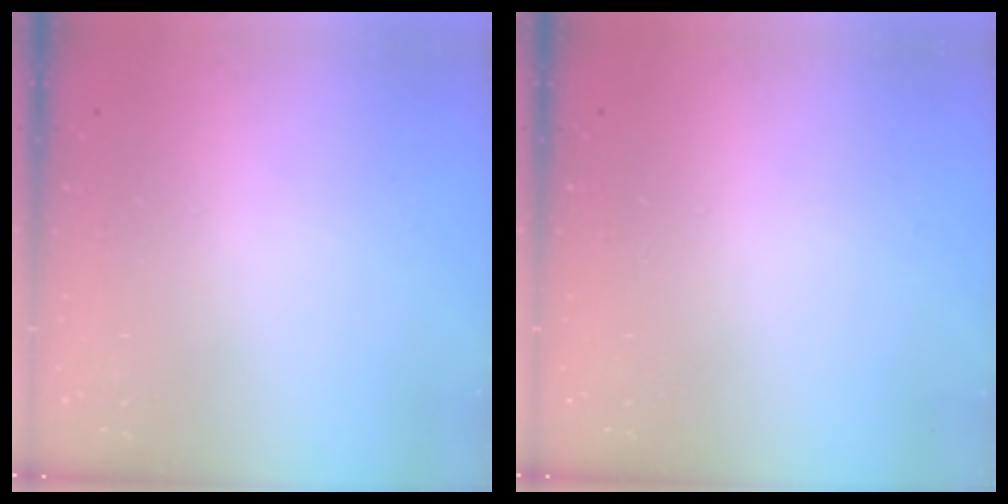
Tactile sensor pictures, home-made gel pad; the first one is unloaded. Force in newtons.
{"total": 0.0}